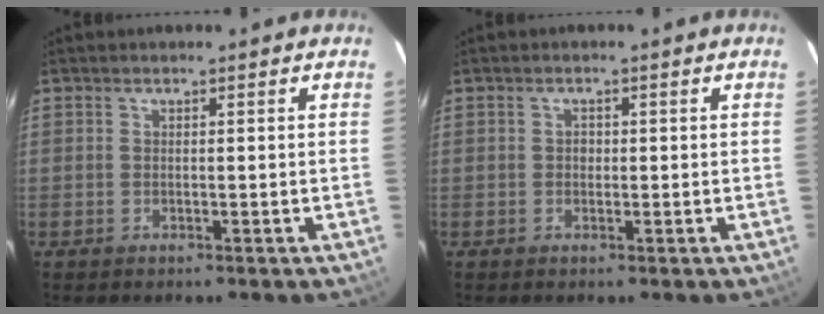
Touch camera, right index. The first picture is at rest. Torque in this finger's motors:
{"motor_torque": [0.24, 0.15, 0.09, 0.02]}